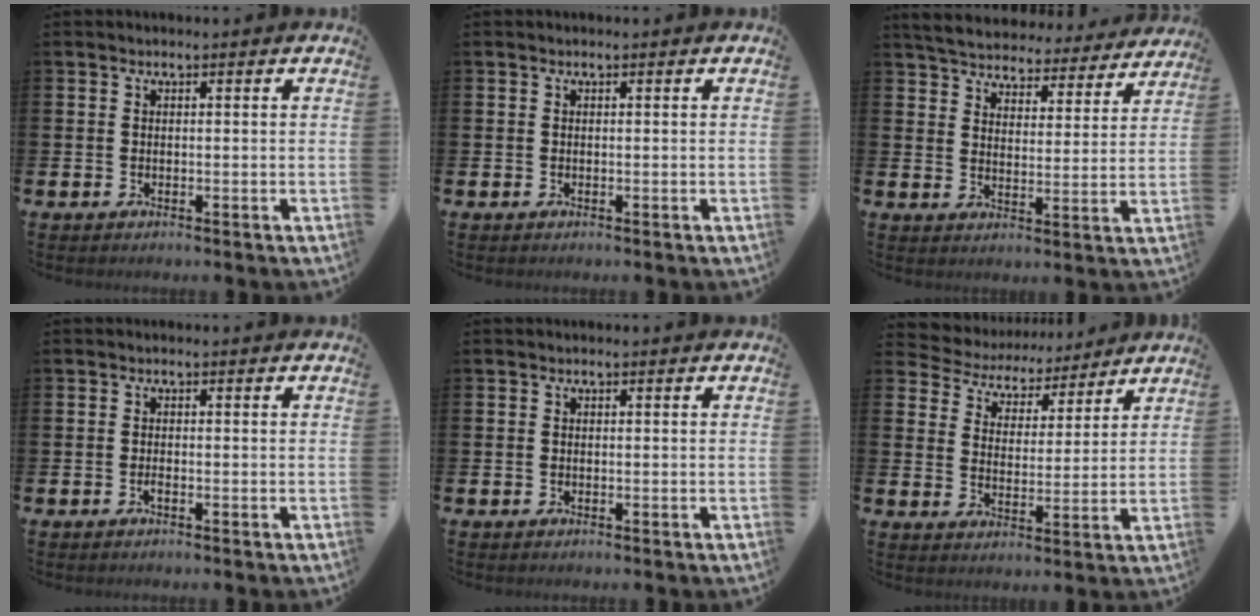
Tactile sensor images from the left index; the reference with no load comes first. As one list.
[{"total": 0.0}, {"total": 5.5, "force": [5.4, 1.0, 0.4], "torque": [-0.035, -0.042, 0.092]}, {"total": 0.5, "force": [-0.4, 0.1, 0.4], "torque": [-0.016, 0.000, -0.005]}, {"total": 0.0}, {"total": 5.3, "force": [4.8, 2.3, -0.1], "torque": [-0.029, -0.041, 0.079]}]